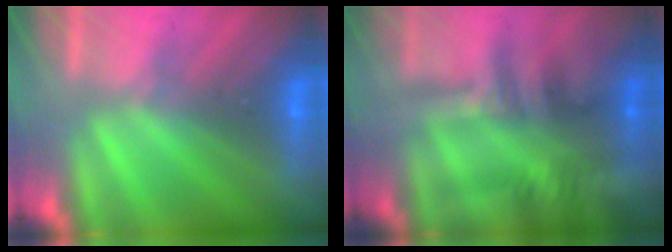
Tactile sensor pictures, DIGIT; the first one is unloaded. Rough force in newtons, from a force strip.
{"total": 2.4}